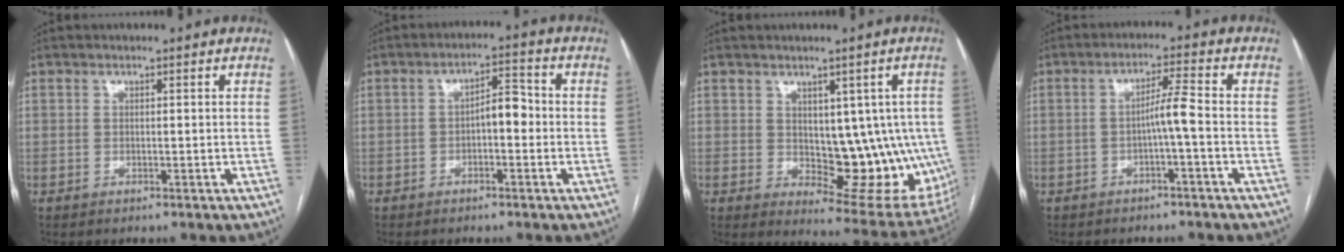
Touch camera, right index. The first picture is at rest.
{"total": 4.1, "force": [-0.6, 1.6, 3.7], "torque": [-0.056, 0.021, -0.009]}
{"total": 13.1, "force": [-0.1, 6.8, 11.2], "torque": [-0.116, 0.002, 0.021]}
{"total": 3.8, "force": [-1.1, -0.4, 3.6], "torque": [-0.063, 0.011, -0.017]}